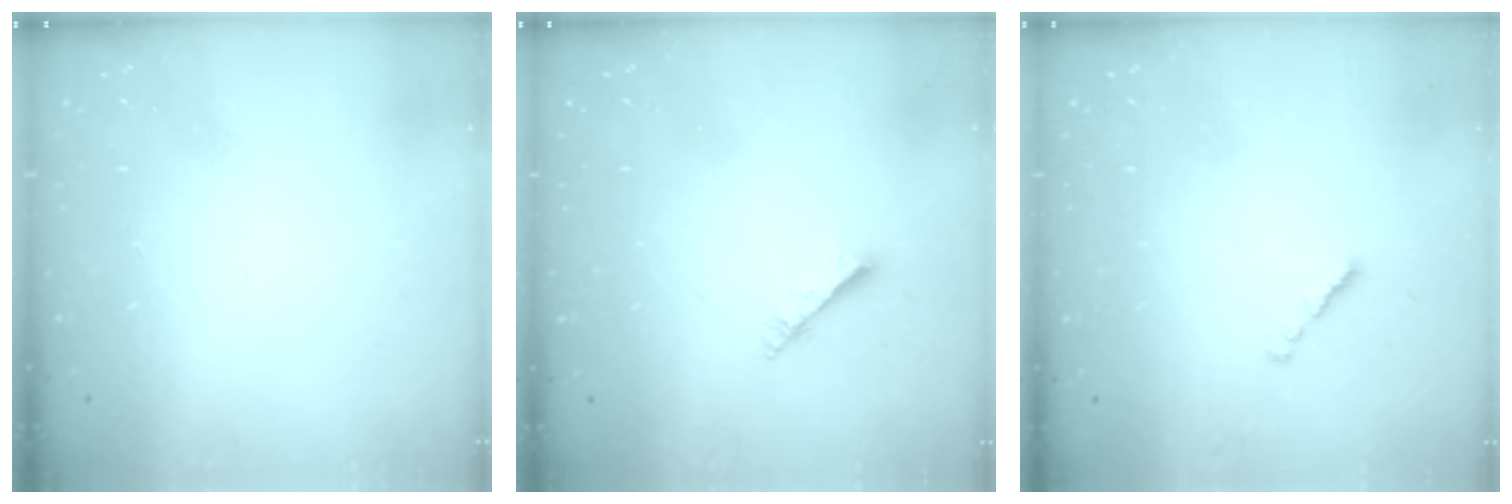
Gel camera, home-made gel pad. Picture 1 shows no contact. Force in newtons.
{"total": 2.7, "press": 2.7, "slide": 0.3}
{"total": 0.8, "press": 0.7, "slide": 0.4}